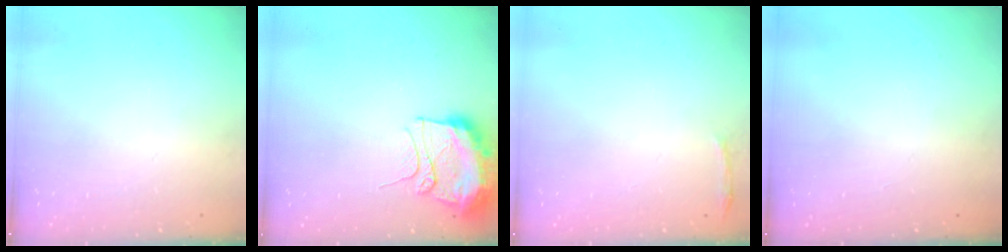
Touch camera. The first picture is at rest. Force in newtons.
{"total": 12.4, "press": 12.3, "slide": 1.6}
{"total": 3.0, "press": 1.9, "slide": 2.3}
{"total": 0.0}